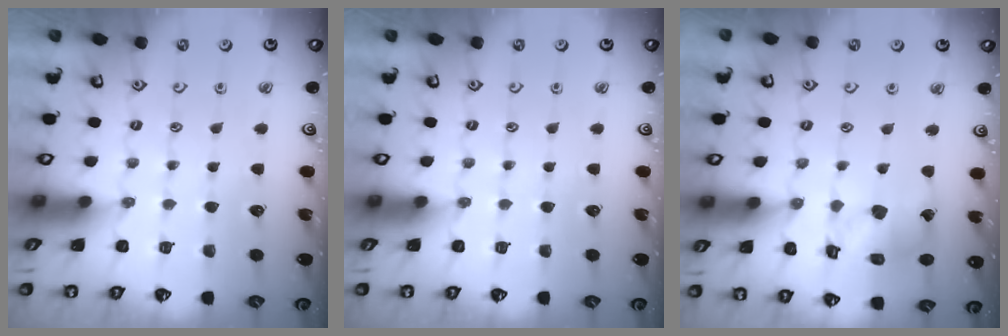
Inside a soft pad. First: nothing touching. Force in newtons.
{"total": 0.0}
{"total": 13.2, "press": 13.1, "slide": 1.6}